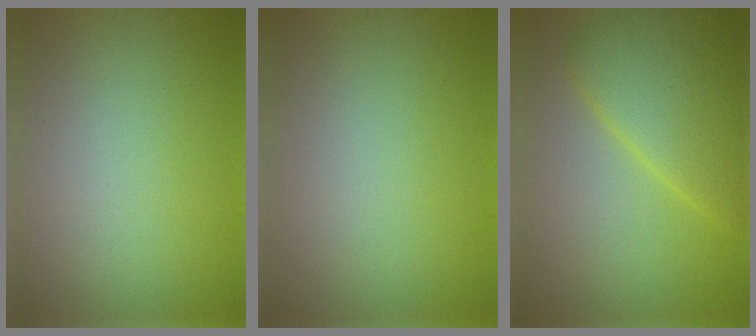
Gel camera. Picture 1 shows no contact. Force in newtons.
{"total": 0.0}
{"total": 7.2, "press": 7.2, "slide": 0.3}